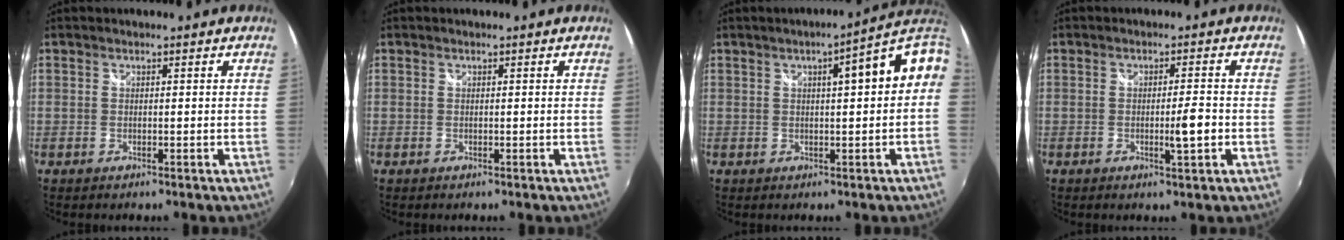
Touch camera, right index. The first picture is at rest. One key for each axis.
{"total": 0.0}
{"total": 9.6, "fx": 1.8, "fy": 1.2, "fz": 9.3, "tx": -0.103, "ty": 0.030, "tz": 0.035}
{"total": 3.6, "fx": -0.9, "fy": -0.1, "fz": 3.5, "tx": -0.058, "ty": -0.001, "tz": -0.013}